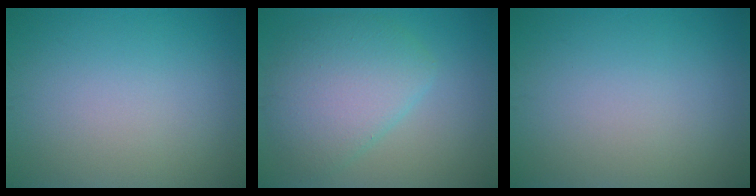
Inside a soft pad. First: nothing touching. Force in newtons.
{"total": 5.8, "press": 5.8, "slide": 0.4}
{"total": 0.0}